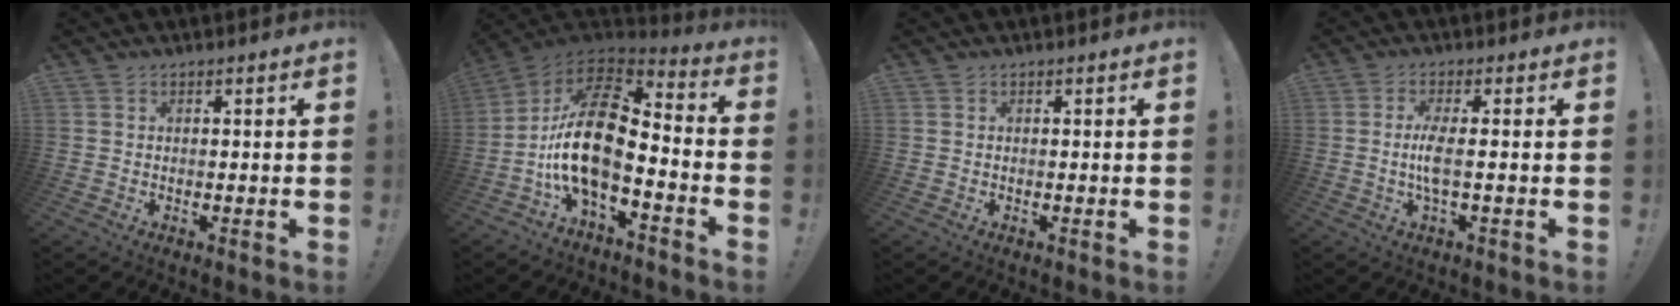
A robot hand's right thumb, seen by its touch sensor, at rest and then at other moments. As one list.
[{"total": 19.1, "force": [-3.4, 9.1, 16.4], "torque": [-0.330, 0.016, -0.060]}, {"total": 0.0}, {"total": 6.0, "force": [-0.4, 0.3, 6.0], "torque": [-0.131, -0.012, -0.013]}]